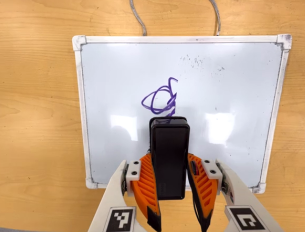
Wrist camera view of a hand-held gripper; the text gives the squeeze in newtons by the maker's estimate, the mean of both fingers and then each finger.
{"total": 6.5, "left": 5.1, "right": 8.0}